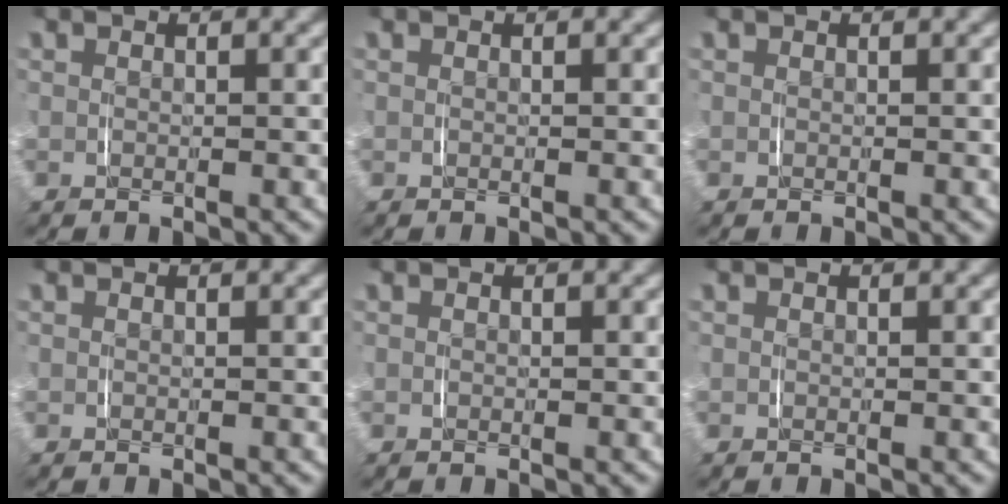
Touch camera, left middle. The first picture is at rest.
{"total": 0.0}
{"total": 0.0}
{"total": 0.0}
{"total": 0.0}
{"total": 0.0}